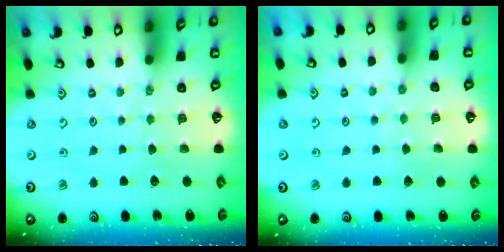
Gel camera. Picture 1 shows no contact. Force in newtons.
{"total": 3.9, "press": 3.9, "slide": 0.4}